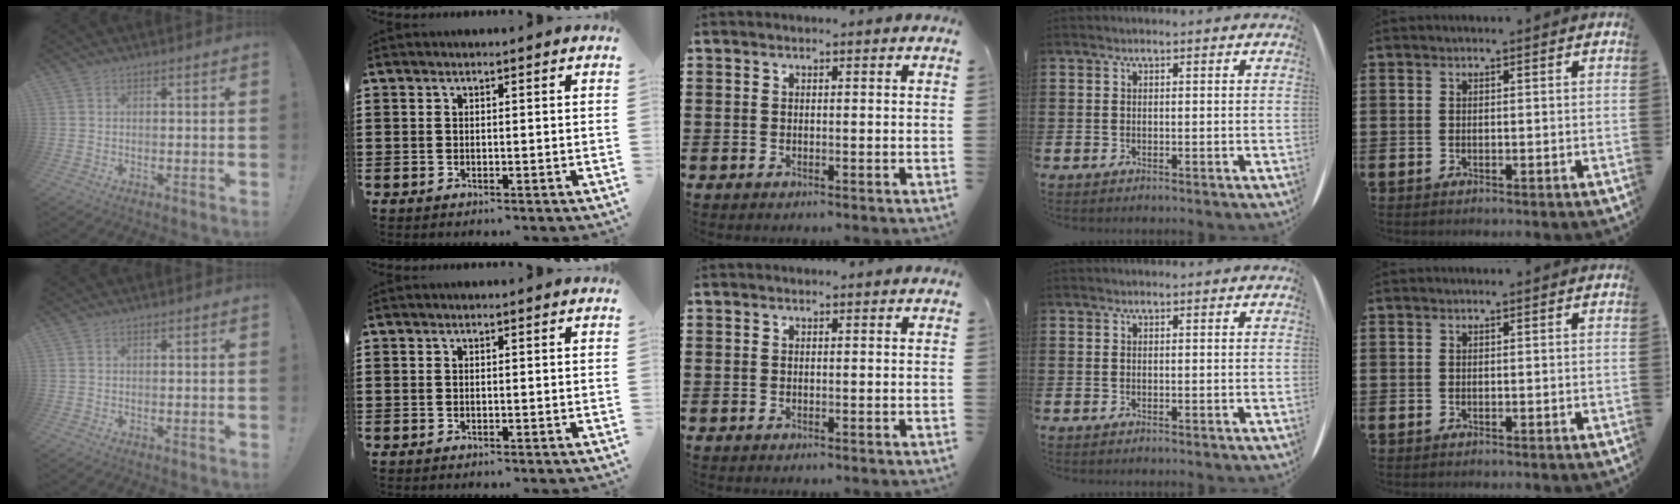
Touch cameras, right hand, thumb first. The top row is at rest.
{}